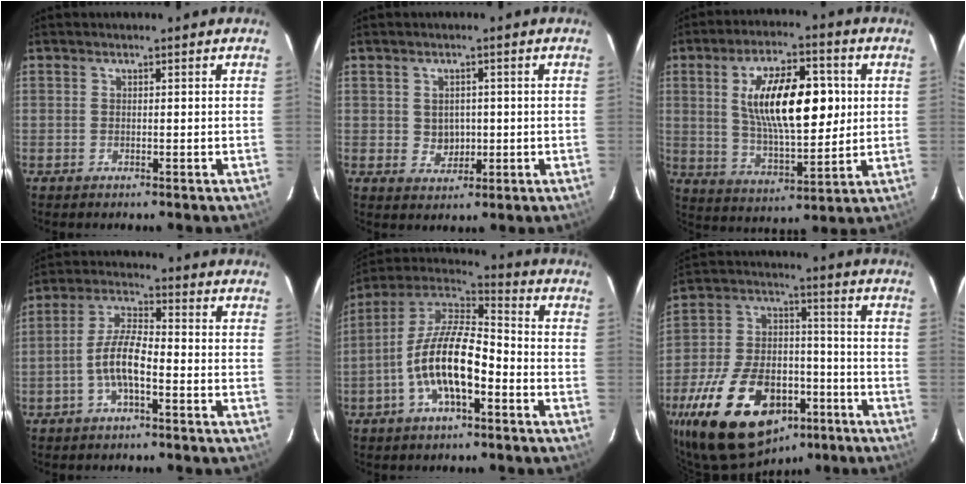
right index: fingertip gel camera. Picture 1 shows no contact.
{"total": 3.6, "force": [0.1, 3.4, 1.3], "torque": [-0.023, 0.004, 0.011]}
{"total": 16.8, "force": [3.2, 6.8, 15.0], "torque": [-0.254, 0.010, 0.062]}
{"total": 6.9, "force": [-2.7, 2.1, 6.0], "torque": [-0.130, 0.011, -0.050]}
{"total": 14.1, "force": [-4.9, 5.2, 12.2], "torque": [-0.243, 0.001, -0.097]}
{"total": 25.5, "force": [-14.2, 14.5, 15.4], "torque": [-0.318, 0.003, -0.212]}